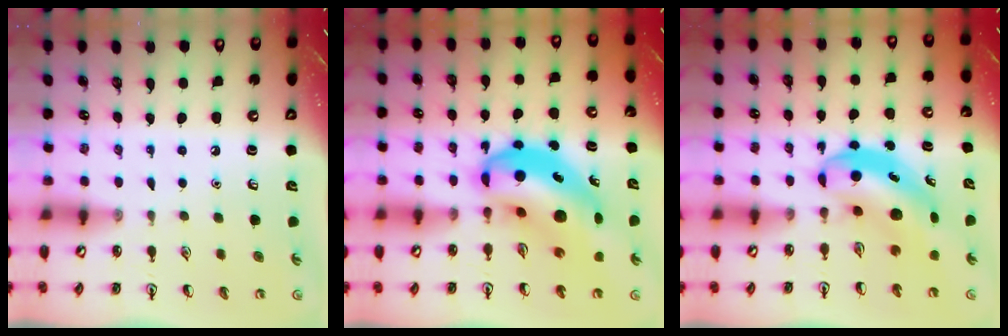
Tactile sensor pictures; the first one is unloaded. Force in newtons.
{"total": 13.1, "press": 12.5, "slide": 3.9}
{"total": 5.7, "press": 5.4, "slide": 1.5}